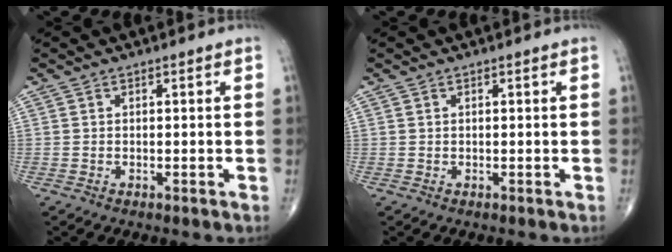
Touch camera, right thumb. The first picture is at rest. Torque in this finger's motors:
{"motor_torque": [-0.01, 0.02, 0.00, 0.00, 0.01]}